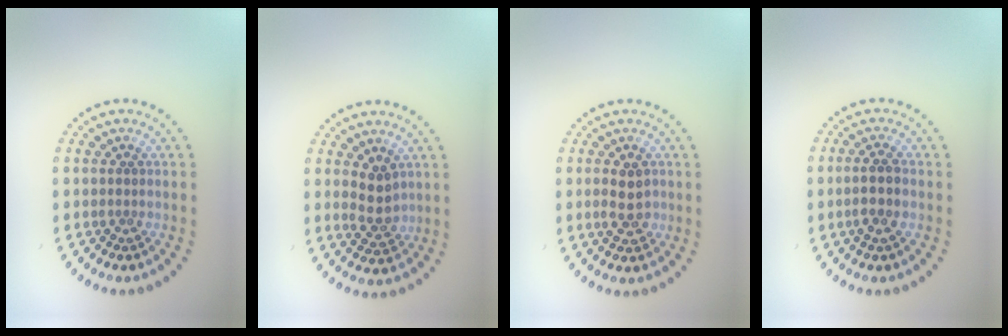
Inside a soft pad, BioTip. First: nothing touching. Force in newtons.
{"total": 2.6, "press": 2.5, "slide": 0.8}
{"total": 2.7, "press": 2.7, "slide": 0.1}
{"total": 2.4, "press": 2.2, "slide": 1.0}